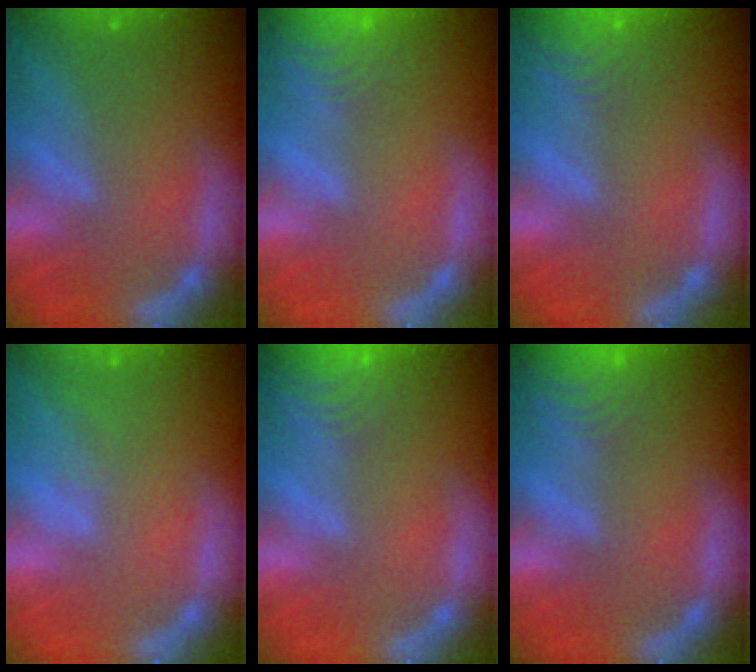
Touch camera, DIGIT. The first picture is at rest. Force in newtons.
{"total": 8.5}
{"total": 5.5}
{"total": 1.0}
{"total": 9.0}
{"total": 8.5}